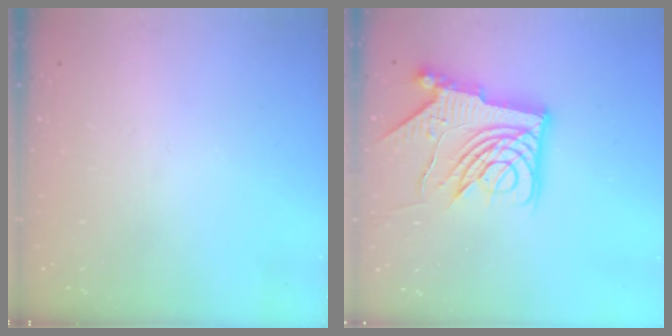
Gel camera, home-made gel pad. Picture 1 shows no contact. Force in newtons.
{"total": 15.7, "press": 15.6, "slide": 1.5}